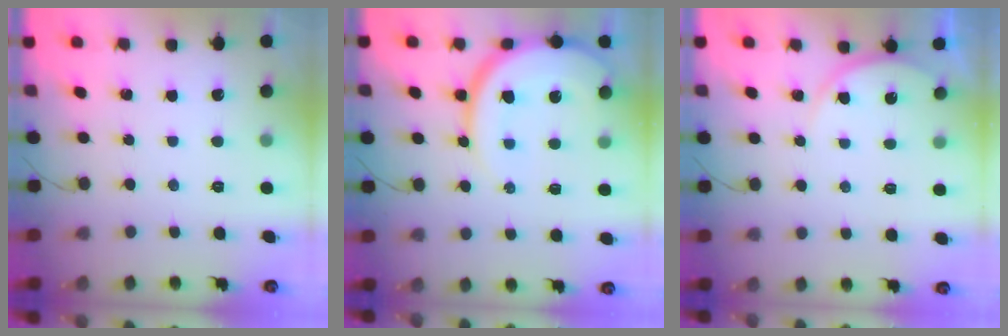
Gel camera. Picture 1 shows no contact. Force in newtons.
{"total": 13.7, "press": 13.7, "slide": 1.4}
{"total": 4.6, "press": 4.6, "slide": 0.5}